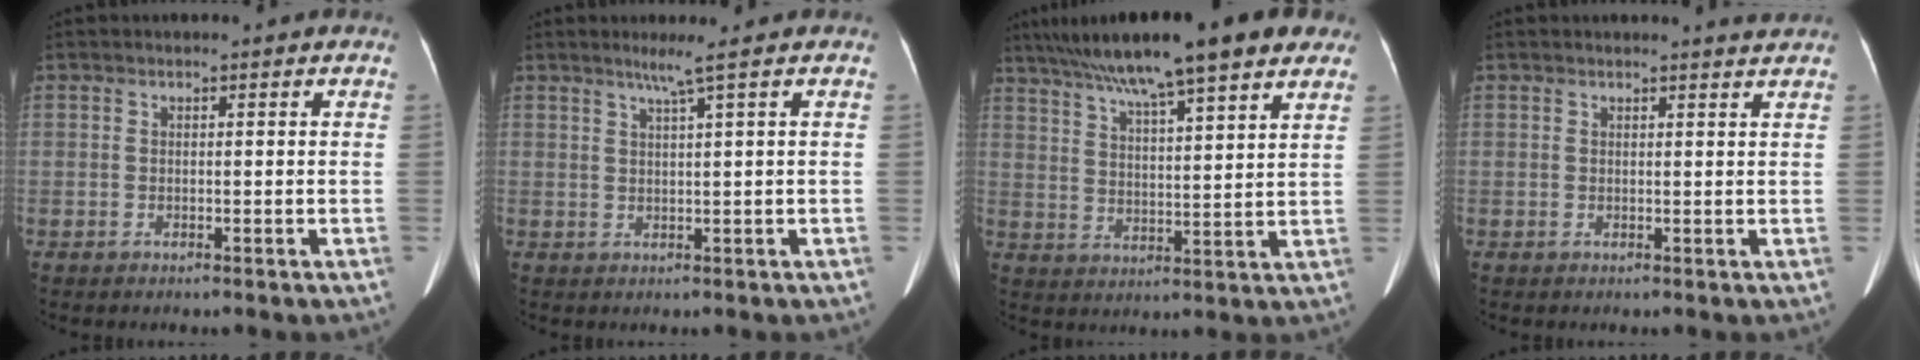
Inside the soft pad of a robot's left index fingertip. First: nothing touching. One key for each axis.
{"total": 2.4, "fx": 1.4, "fy": -0.9, "fz": 1.7, "tx": -0.038, "ty": -0.005, "tz": 0.033}
{"total": 18.9, "fx": 14.1, "fy": 2.4, "fz": 12.3, "tx": -0.206, "ty": 0.041, "tz": 0.207}
{"total": 1.7, "fx": 1.6, "fy": -0.5, "fz": 0.2, "tx": -0.010, "ty": -0.009, "tz": 0.015}